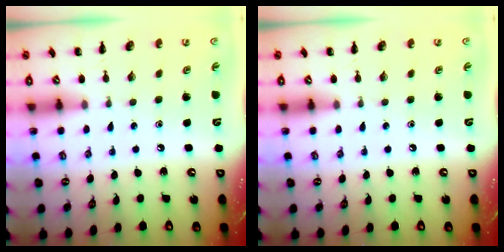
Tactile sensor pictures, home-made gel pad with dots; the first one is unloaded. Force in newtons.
{"total": 0.0}